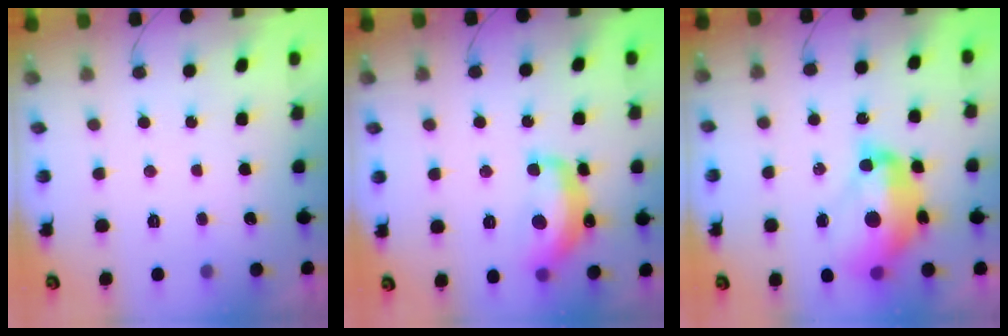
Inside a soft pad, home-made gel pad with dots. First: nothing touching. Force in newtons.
{"total": 14.1, "press": 14.1, "slide": 0.9}
{"total": 16.7, "press": 16.6, "slide": 1.8}